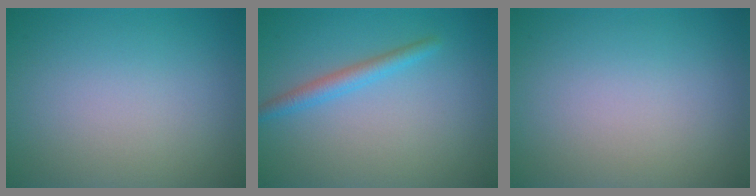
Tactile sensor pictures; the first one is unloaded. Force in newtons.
{"total": 2.0, "press": 2.0, "slide": 0.1}
{"total": 0.0}